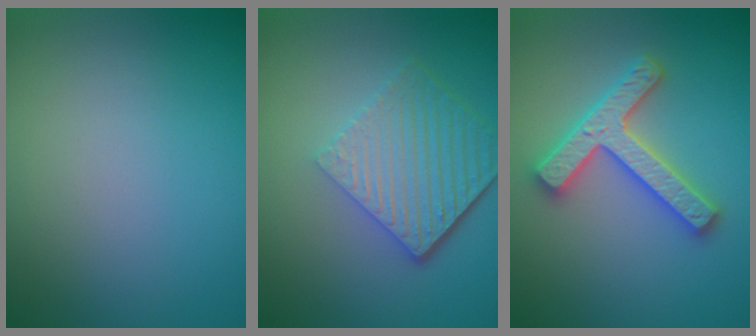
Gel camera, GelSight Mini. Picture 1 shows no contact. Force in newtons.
{"total": 6.2, "press": 4.2, "slide": 4.6}
{"total": 4.5, "press": 4.4, "slide": 0.8}